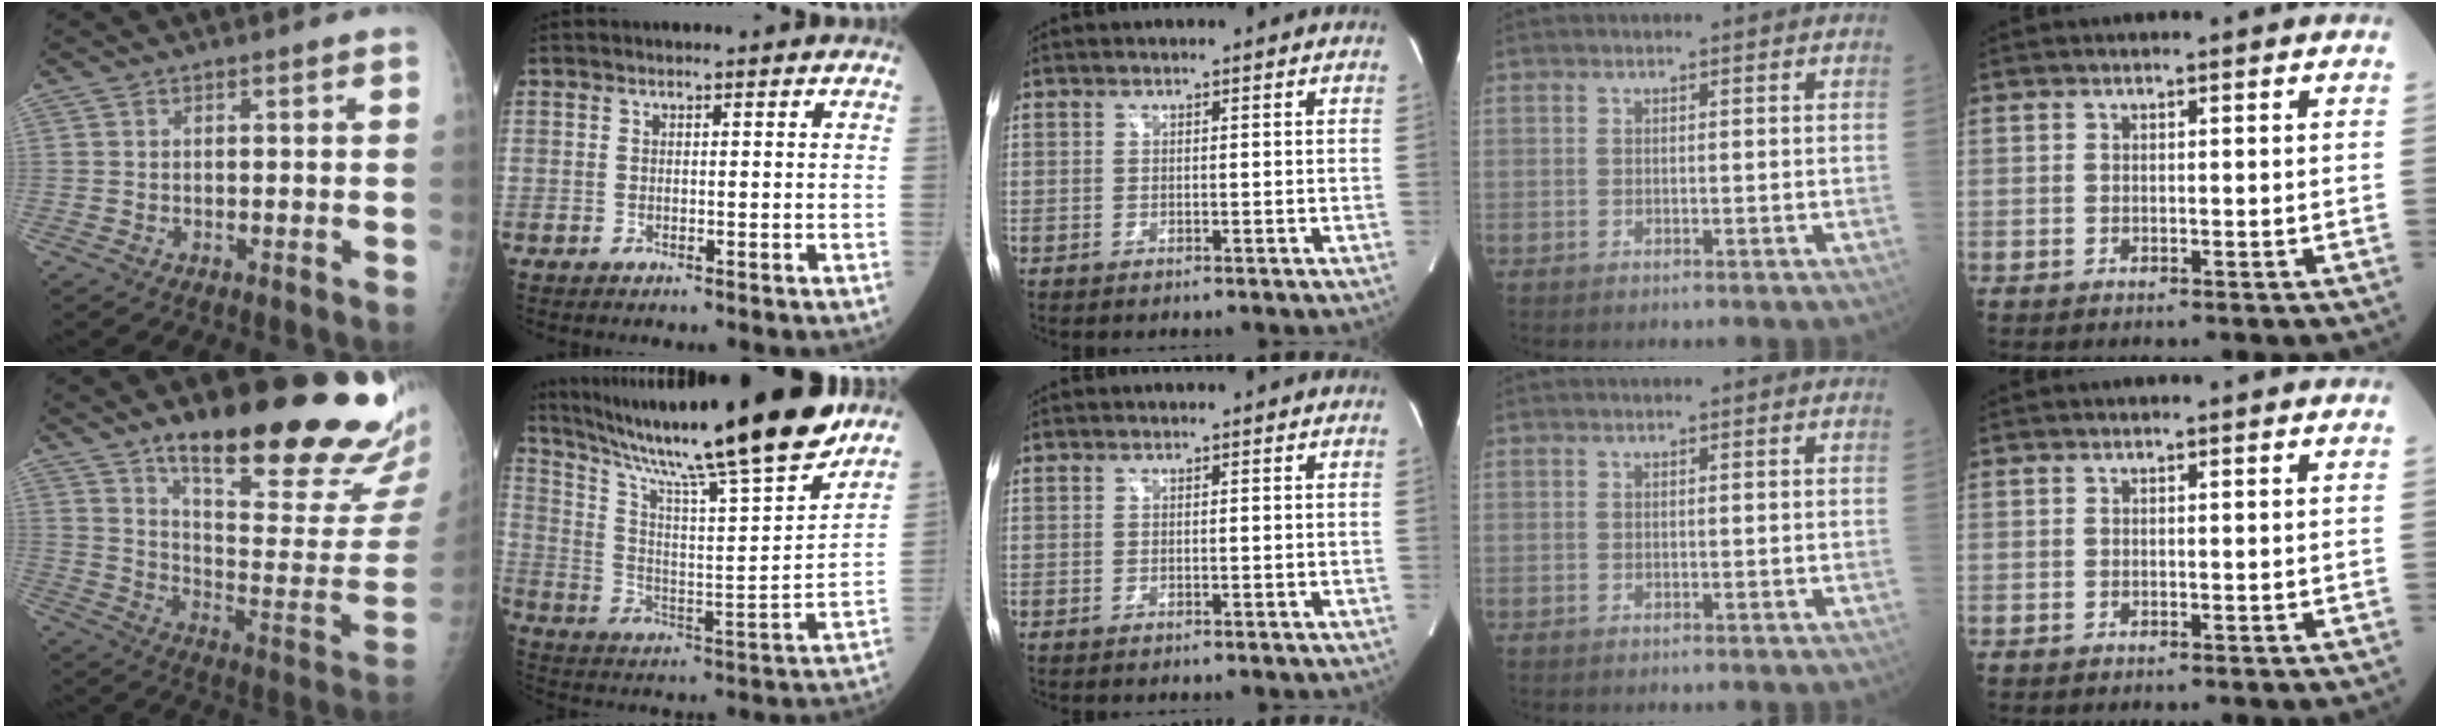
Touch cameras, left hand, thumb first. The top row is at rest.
{"thumb": {"total": 27.1, "force": [19.8, 6.0, 17.6], "torque": [-0.215, -0.118, 0.289]}, "index": {"total": 23.7, "force": [19.7, -0.5, 13.2], "torque": [-0.225, -0.033, 0.309]}}